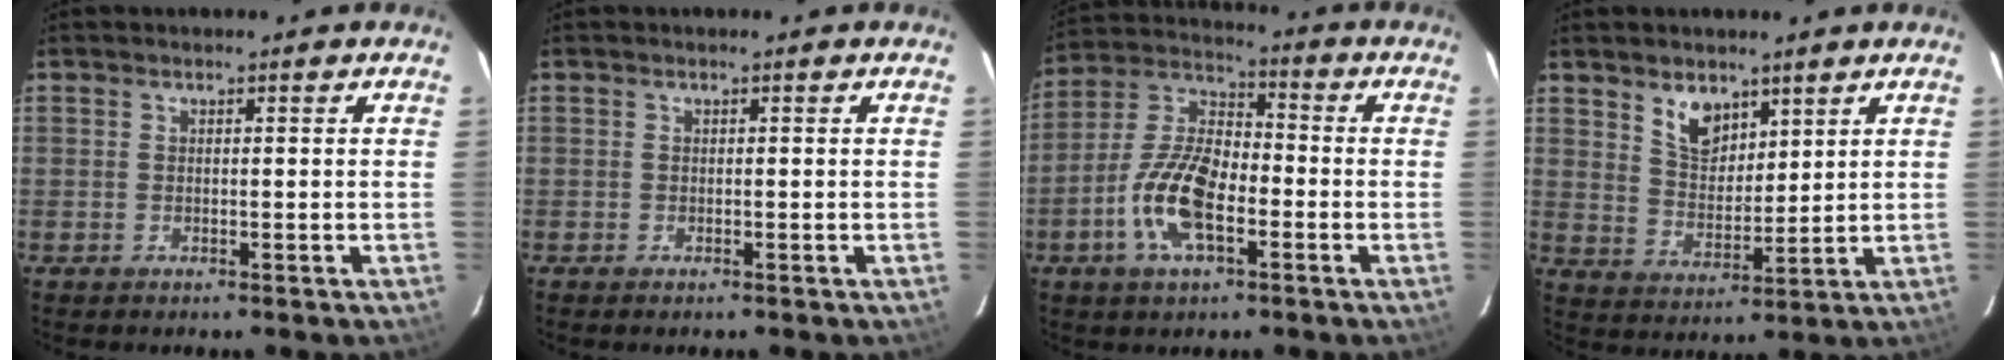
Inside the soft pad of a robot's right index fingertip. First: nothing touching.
{"total": 0.0}
{"total": 13.0, "force": [-4.9, 5.9, 10.5], "torque": [-0.225, 0.005, -0.096]}
{"total": 7.1, "force": [4.5, 4.2, 3.5], "torque": [-0.055, 0.005, 0.091]}